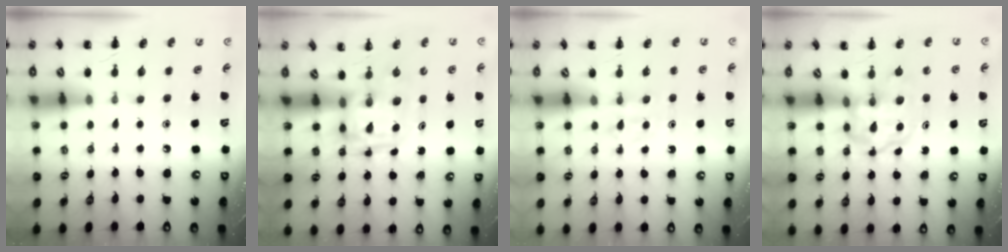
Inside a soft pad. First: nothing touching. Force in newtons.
{"total": 3.9, "press": 3.9, "slide": 0.7}
{"total": 3.1, "press": 2.9, "slide": 1.1}
{"total": 3.9, "press": 3.9, "slide": 0.5}